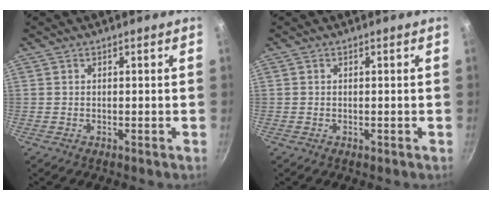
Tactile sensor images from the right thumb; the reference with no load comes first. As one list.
[{"total": 0.0}]